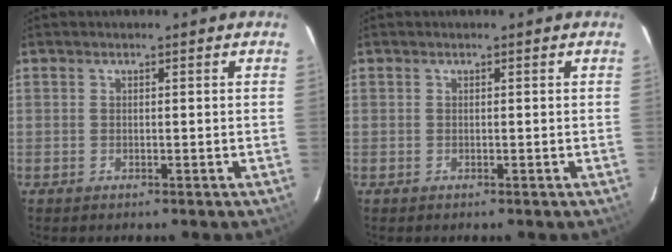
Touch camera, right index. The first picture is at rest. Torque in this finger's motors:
{"motor_torque": [0.06, 0.06, 0.00, 0.00]}